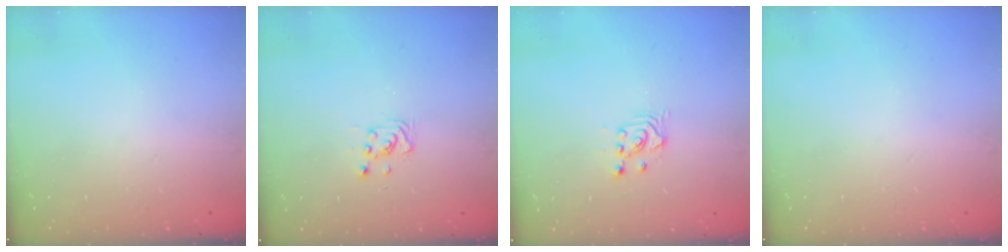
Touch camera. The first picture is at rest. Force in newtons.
{"total": 4.4, "press": 4.2, "slide": 1.1}
{"total": 2.7, "press": 2.7, "slide": 0.3}
{"total": 0.0}